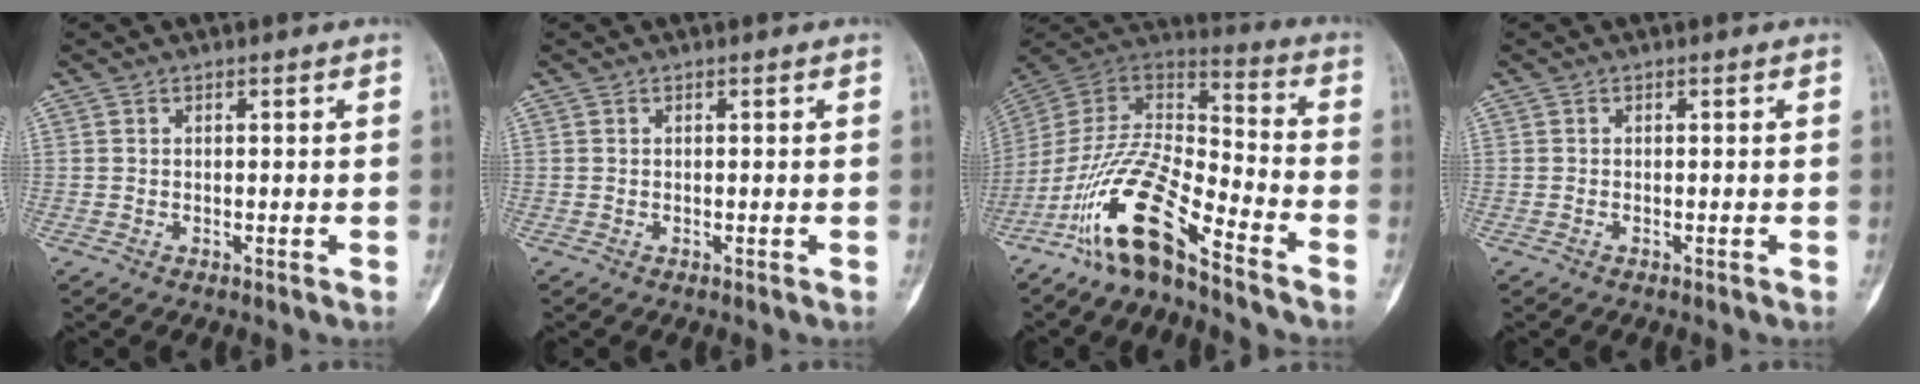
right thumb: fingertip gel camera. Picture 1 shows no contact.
{"total": 0.0}
{"total": 16.2, "force": [-11.0, 4.2, 11.2], "torque": [-0.211, 0.086, -0.208]}
{"total": 0.0}